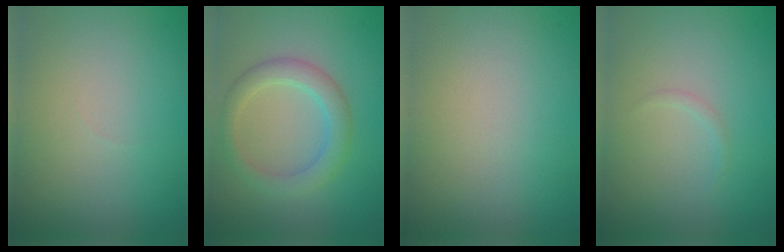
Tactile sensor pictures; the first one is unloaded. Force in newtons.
{"total": 3.2, "press": 3.2, "slide": 0.1}
{"total": 0.0}
{"total": 0.5, "press": 0.5, "slide": 0.1}